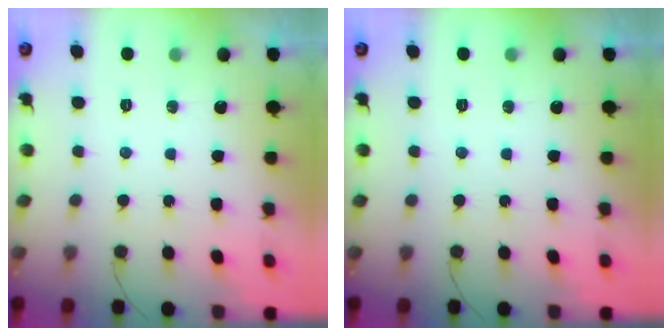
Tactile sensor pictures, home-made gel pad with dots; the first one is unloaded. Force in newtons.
{"total": 0.0}